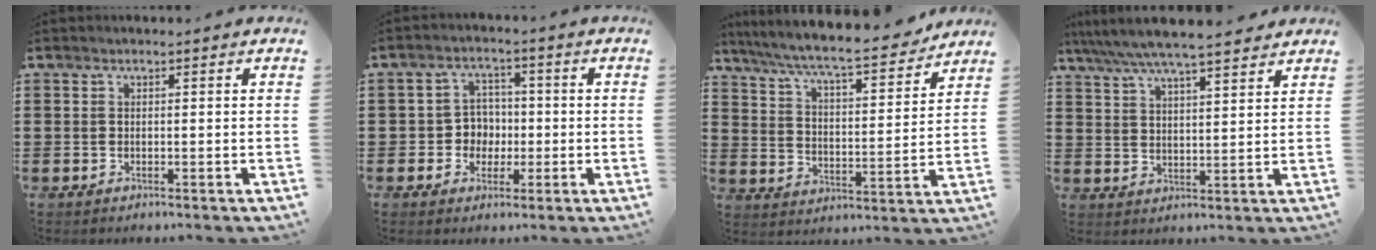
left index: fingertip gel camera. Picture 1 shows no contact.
{"total": 4.6, "force": [-0.7, 4.3, 1.3], "torque": [-0.041, 0.012, -0.016]}
{"total": 7.7, "force": [6.9, 0.3, 3.4], "torque": [-0.096, -0.042, 0.113]}
{"total": 5.9, "force": [5.3, 0.3, 2.6], "torque": [-0.070, -0.020, 0.093]}